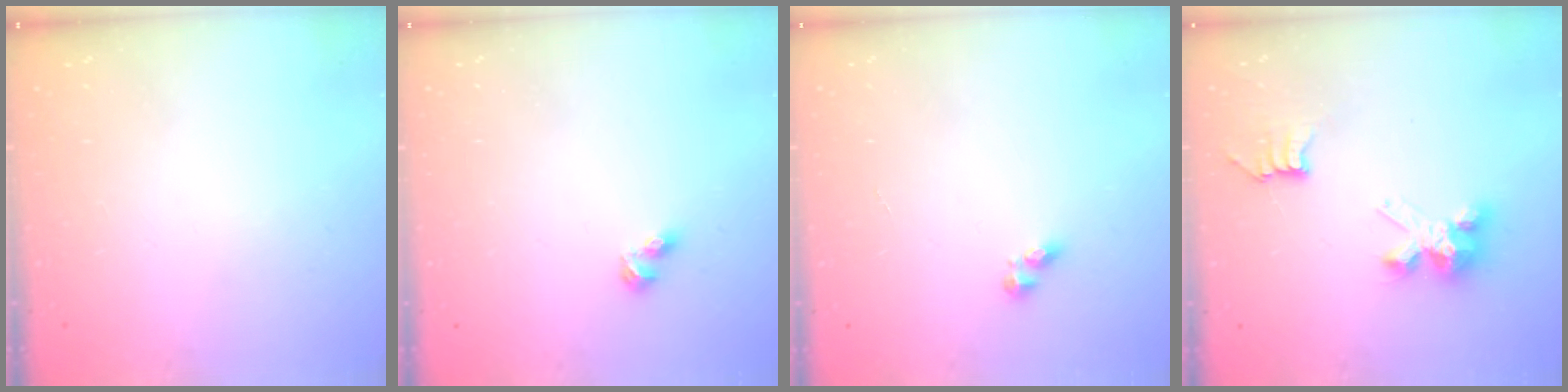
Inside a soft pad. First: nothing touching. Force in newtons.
{"total": 3.8, "press": 3.8, "slide": 0.3}
{"total": 3.5, "press": 3.5, "slide": 0.4}
{"total": 6.7, "press": 6.7, "slide": 0.1}